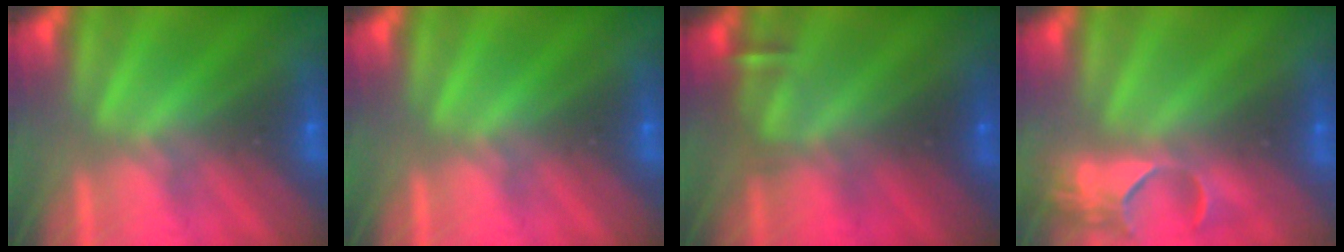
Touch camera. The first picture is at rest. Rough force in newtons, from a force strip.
{"total": 0.0}
{"total": 3.0}
{"total": 4.8}